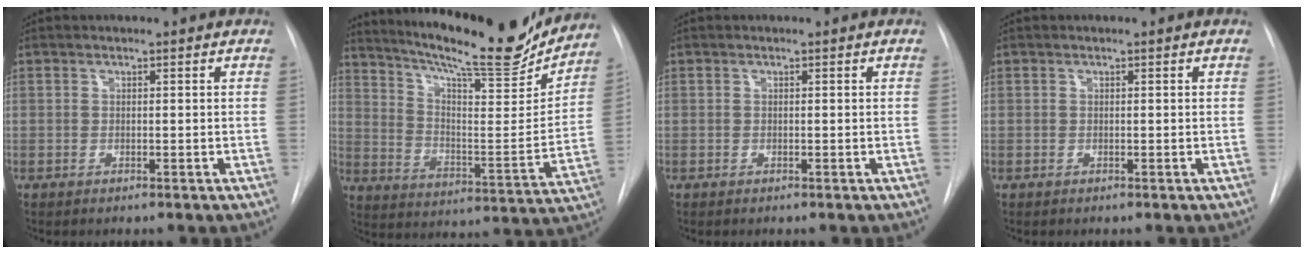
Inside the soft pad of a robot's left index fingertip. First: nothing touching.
{"total": 22.7, "force": [19.7, 3.6, 10.7], "torque": [-0.176, -0.039, 0.279]}
{"total": 0.0}
{"total": 0.0}